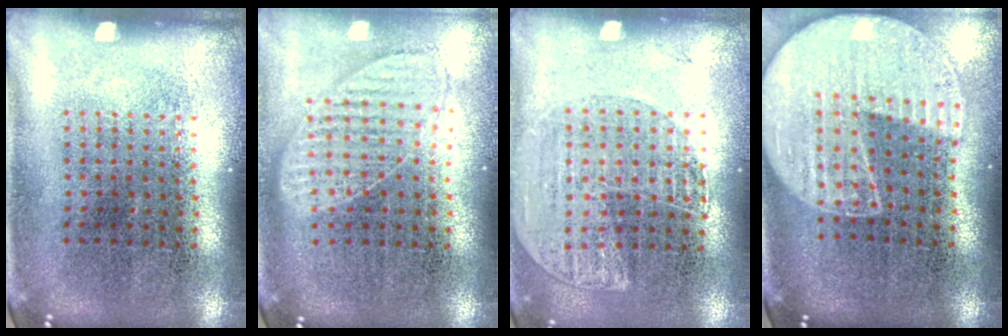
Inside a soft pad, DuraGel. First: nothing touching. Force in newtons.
{"total": 1.0, "press": 1.0, "slide": 0.3}
{"total": 1.3, "press": 1.3, "slide": 0.1}
{"total": 1.7, "press": 1.6, "slide": 0.7}